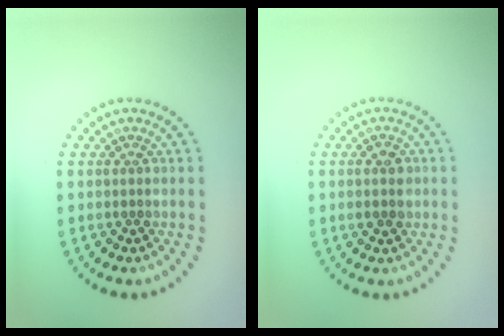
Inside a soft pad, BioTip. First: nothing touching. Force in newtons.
{"total": 2.5, "press": 2.5, "slide": 0.2}